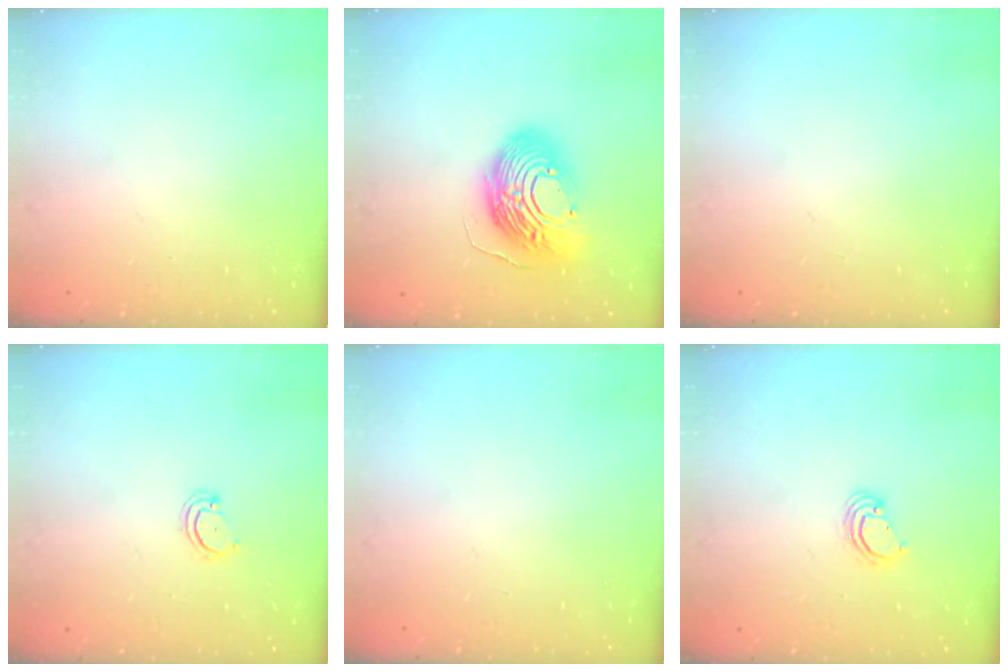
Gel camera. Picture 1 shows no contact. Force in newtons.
{"total": 18.8, "press": 18.6, "slide": 2.8}
{"total": 0.0}
{"total": 2.6, "press": 2.6, "slide": 0.3}
{"total": 0.0}
{"total": 3.6, "press": 3.6, "slide": 0.2}